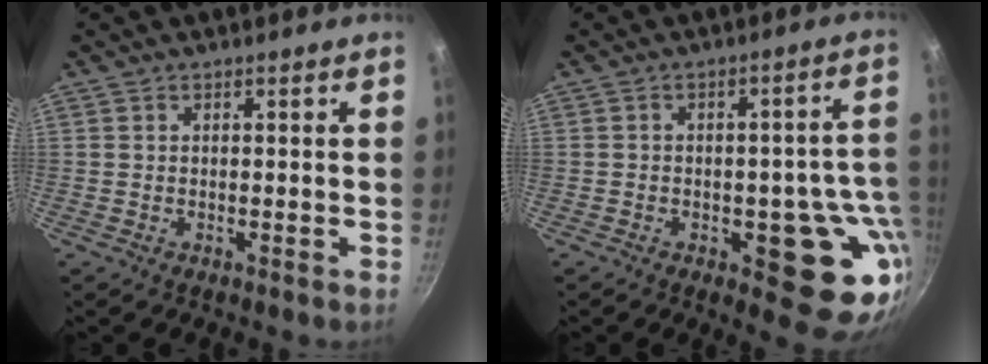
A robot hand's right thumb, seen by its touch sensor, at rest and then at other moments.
{"total": 15.6, "force": [-3.8, 7.4, 13.2], "torque": [-0.083, 0.007, -0.044]}